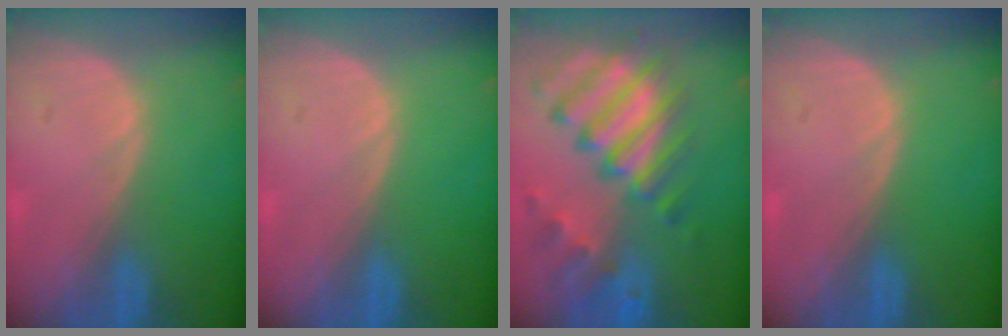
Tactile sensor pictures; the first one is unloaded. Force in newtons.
{"total": 0.0}
{"total": 11.3, "press": 9.7, "slide": 5.8}
{"total": 0.0}